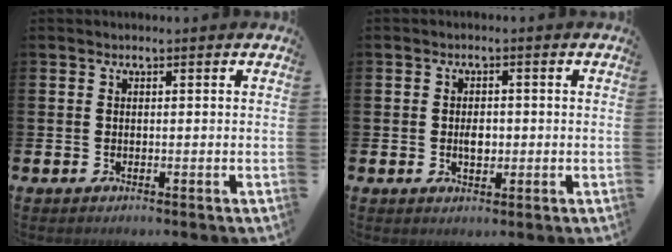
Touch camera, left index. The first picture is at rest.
{"total": 2.3, "force": [-0.1, 1.4, 1.8], "torque": [-0.013, -0.003, -0.008]}